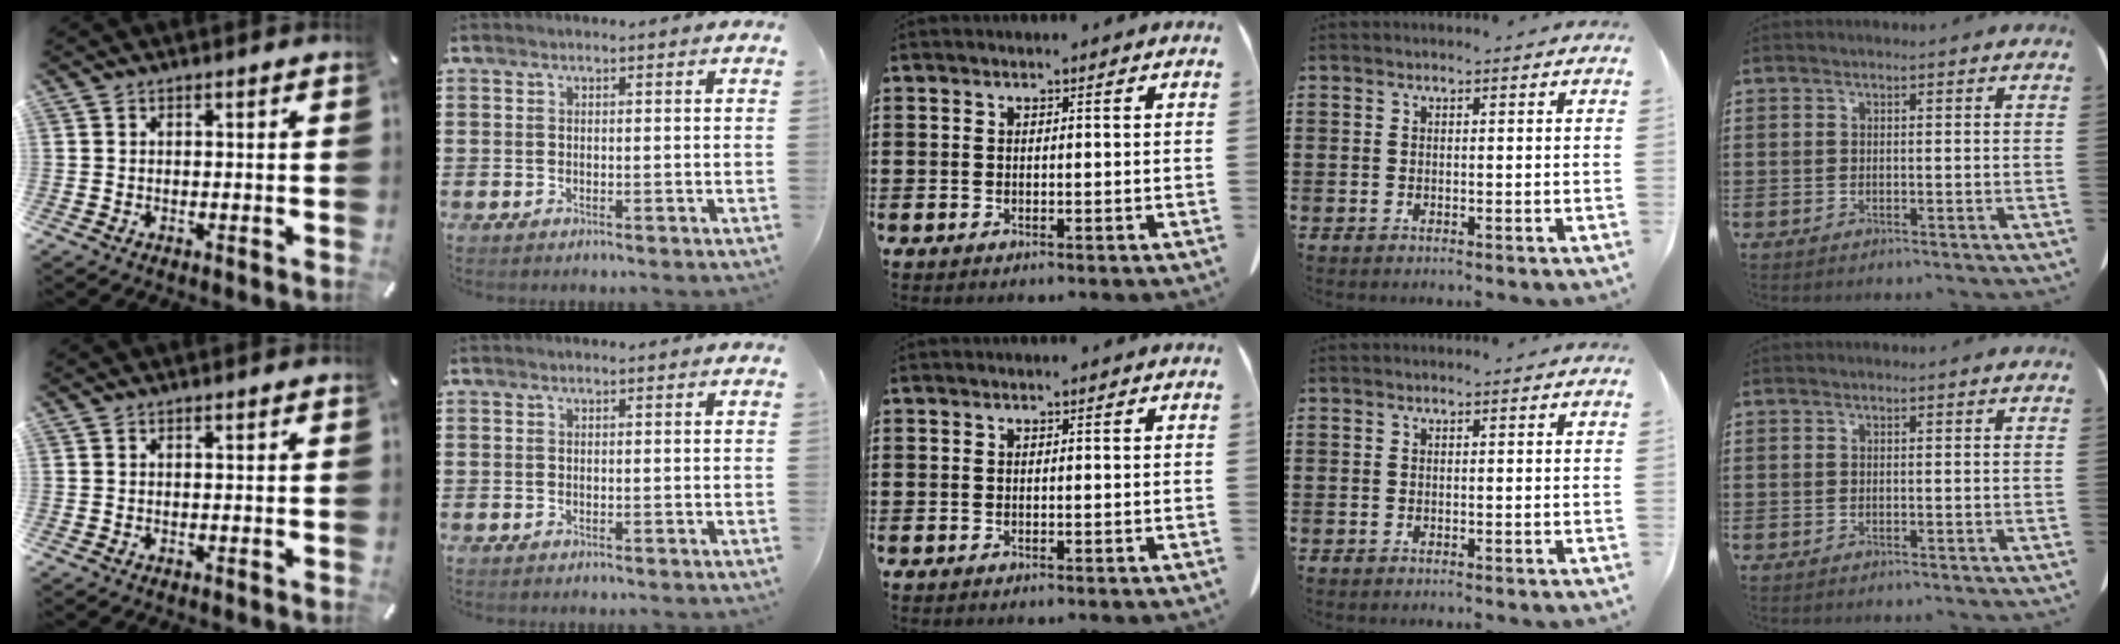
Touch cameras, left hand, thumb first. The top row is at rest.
{}